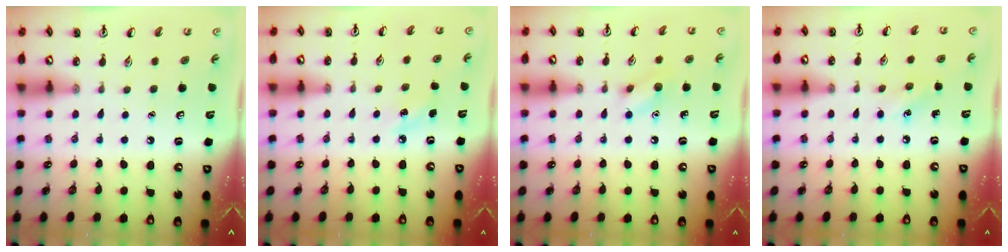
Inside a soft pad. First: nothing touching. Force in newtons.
{"total": 4.5, "press": 4.2, "slide": 1.6}
{"total": 7.0, "press": 7.0, "slide": 0.8}
{"total": 4.8, "press": 4.6, "slide": 1.4}